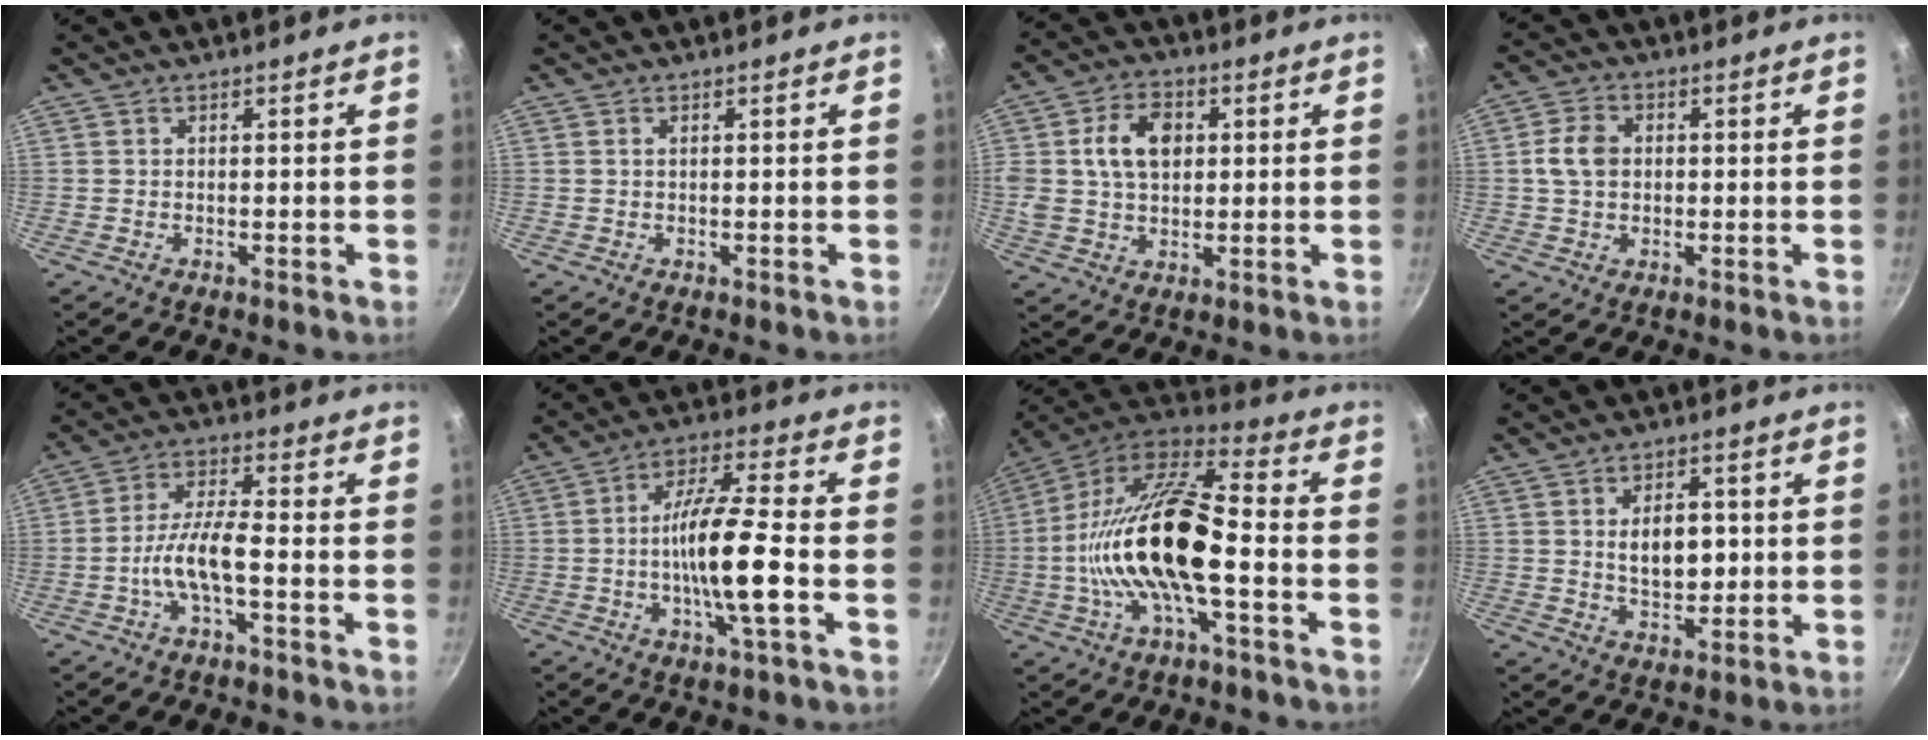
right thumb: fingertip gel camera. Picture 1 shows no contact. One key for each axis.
{"total": 0.6, "fx": 0.2, "fy": 0.3, "fz": 0.5, "tx": -0.008, "ty": 0.001, "tz": 0.004}
{"total": 11.4, "fx": 2.3, "fy": 8.1, "fz": 7.8, "tx": -0.122, "ty": 0.008, "tz": 0.035}
{"total": 6.1, "fx": 0.4, "fy": 4.6, "fz": 3.9, "tx": -0.063, "ty": 0.012, "tz": 0.000}
{"total": 7.6, "fx": -2.7, "fy": 2.1, "fz": 6.9, "tx": -0.141, "ty": 0.030, "tz": -0.057}
{"total": 13.4, "fx": -2.6, "fy": 2.3, "fz": 13.0, "tx": -0.232, "ty": 0.024, "tz": -0.056}
{"total": 21.8, "fx": -3.7, "fy": 8.1, "fz": 19.8, "tx": -0.372, "ty": 0.039, "tz": -0.084}
{"total": 8.2, "fx": 0.9, "fy": 5.0, "fz": 6.5, "tx": -0.080, "ty": -0.005, "tz": 0.017}